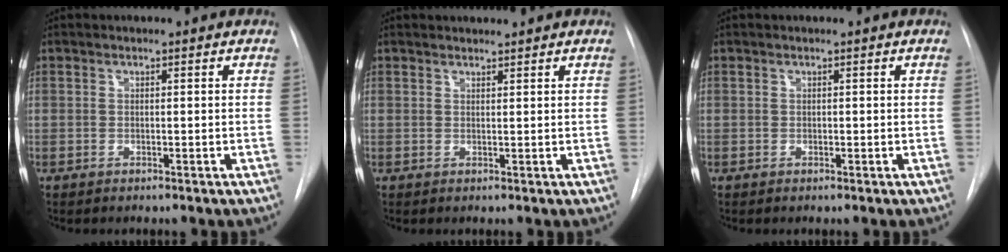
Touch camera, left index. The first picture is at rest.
{"total": 1.3, "force": [1.3, -0.1, 0.1], "torque": [-0.001, 0.007, 0.026]}
{"total": 0.0}